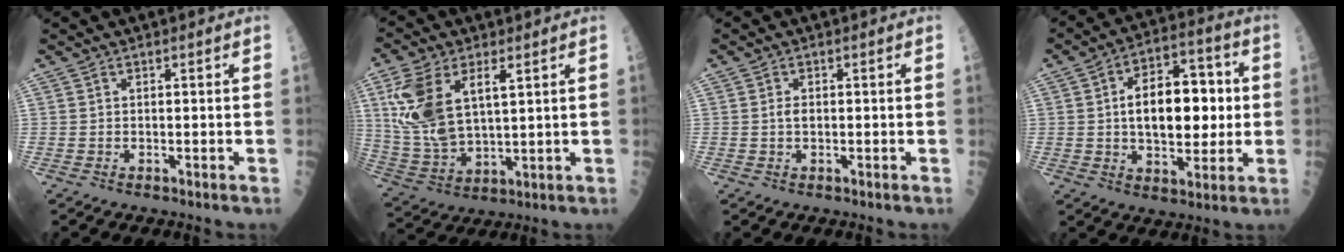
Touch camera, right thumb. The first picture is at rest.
{"total": 14.9, "force": [4.9, 7.7, 11.8], "torque": [-0.245, -0.012, 0.107]}
{"total": 1.3, "force": [0.0, 0.8, 1.0], "torque": [-0.015, 0.002, -0.001]}
{"total": 16.4, "force": [1.1, 9.1, 13.6], "torque": [-0.172, 0.020, 0.016]}